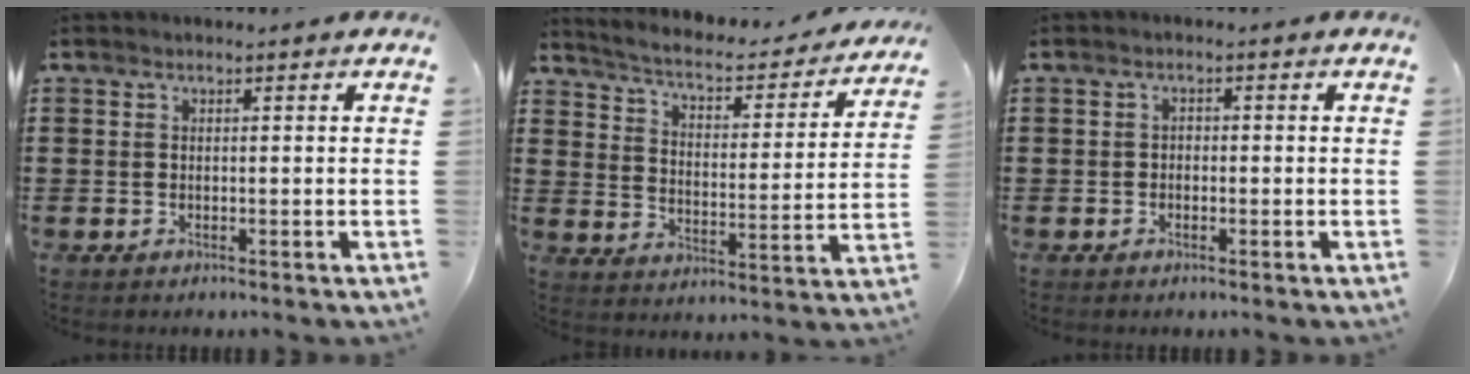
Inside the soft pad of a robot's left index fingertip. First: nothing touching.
{"total": 3.3, "force": [2.9, 0.3, 1.5], "torque": [-0.048, -0.030, 0.038]}
{"total": 1.0, "force": [-0.5, 0.6, 0.5], "torque": [-0.013, 0.002, -0.012]}